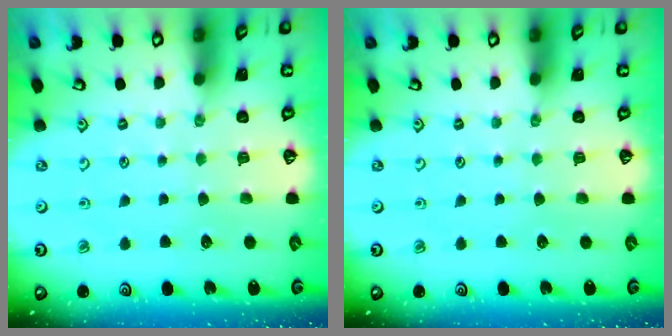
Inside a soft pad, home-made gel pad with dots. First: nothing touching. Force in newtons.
{"total": 0.0}